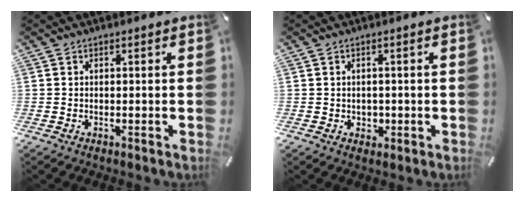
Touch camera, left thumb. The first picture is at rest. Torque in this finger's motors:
{"motor_torque": [0.15, 0.02, 0.14, -0.20, 0.04]}